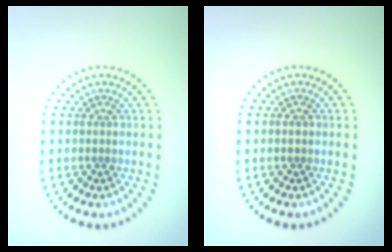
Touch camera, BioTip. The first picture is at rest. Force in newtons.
{"total": 0.9, "press": 0.9, "slide": 0.1}